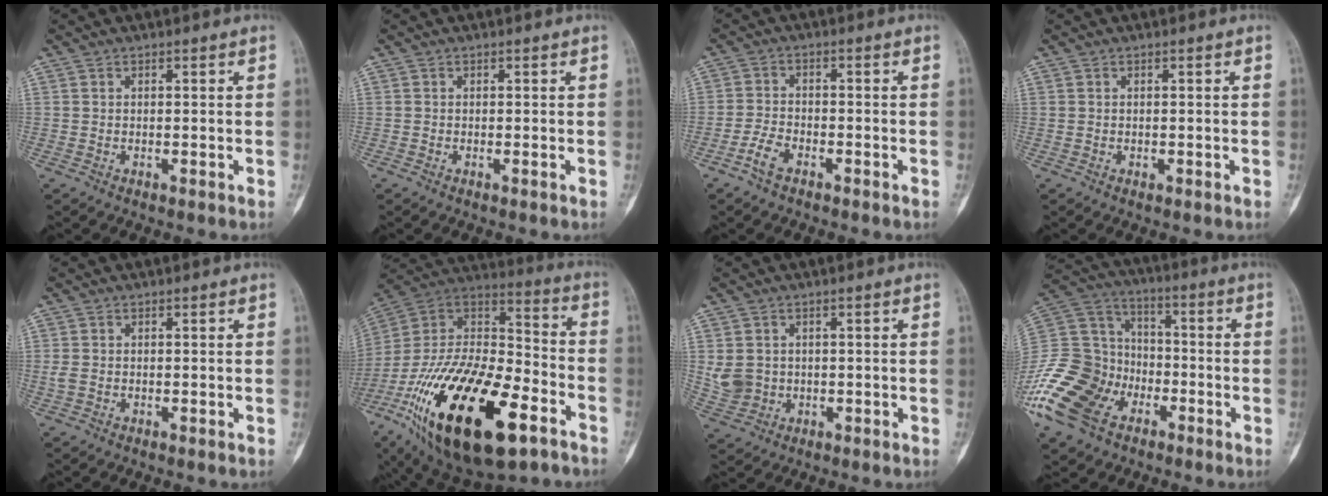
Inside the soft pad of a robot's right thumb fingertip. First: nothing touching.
{"total": 0.0}
{"total": 4.0, "force": [-2.6, 1.9, 2.3], "torque": [-0.049, 0.014, -0.053]}
{"total": 0.0}
{"total": 1.4, "force": [-0.2, 1.0, 0.9], "torque": [-0.025, -0.002, -0.006]}
{"total": 36.8, "force": [-16.7, 16.8, 28.2], "torque": [-0.551, 0.039, -0.275]}
{"total": 4.8, "force": [0.4, 4.2, 2.3], "torque": [-0.033, 0.001, 0.017]}
{"total": 21.6, "force": [-10.4, 15.2, 11.4], "torque": [-0.242, 0.058, -0.196]}